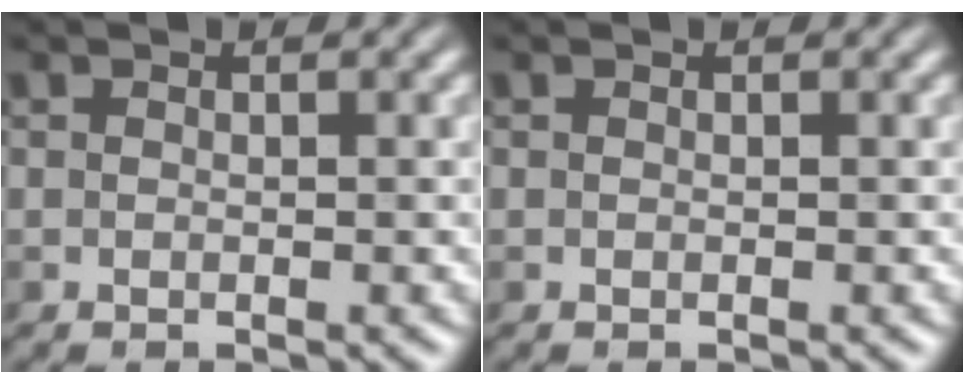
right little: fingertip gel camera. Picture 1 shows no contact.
{"total": 0.0}